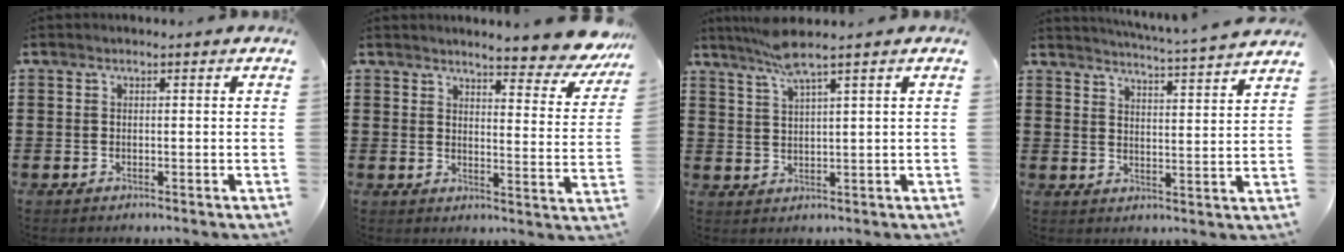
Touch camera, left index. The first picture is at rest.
{"total": 5.4, "force": [5.0, 0.0, 2.0], "torque": [-0.045, -0.033, 0.083]}
{"total": 4.9, "force": [3.7, -0.5, 3.2], "torque": [-0.071, -0.006, 0.065]}
{"total": 4.4, "force": [4.2, -0.8, 0.8], "torque": [-0.026, -0.035, 0.068]}